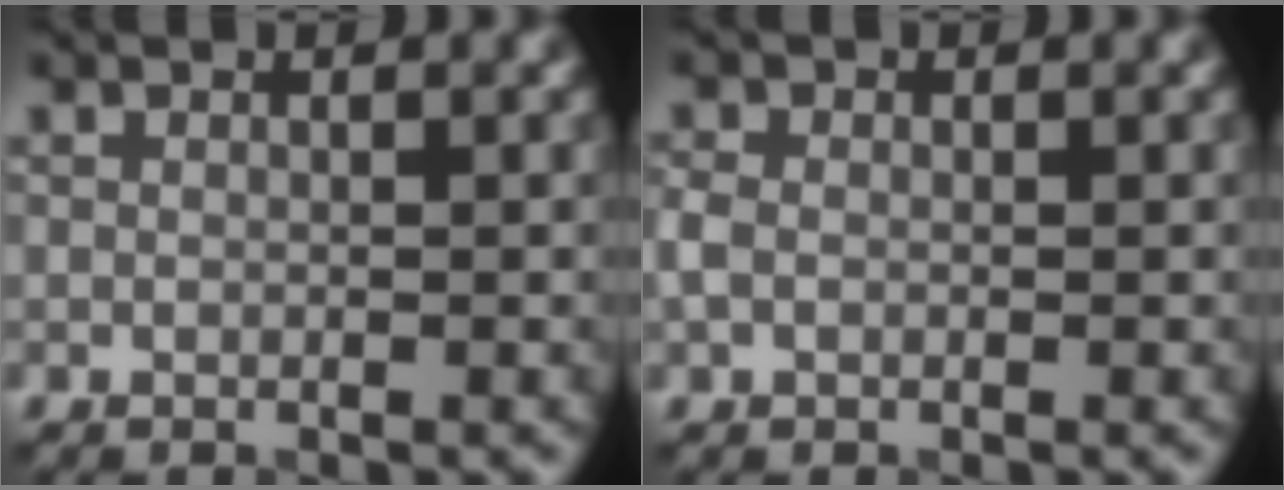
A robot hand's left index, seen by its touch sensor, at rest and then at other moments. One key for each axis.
{"total": 1.6, "fx": -0.3, "fy": 1.3, "fz": 0.9, "tx": -0.020, "ty": 0.003, "tz": -0.012}